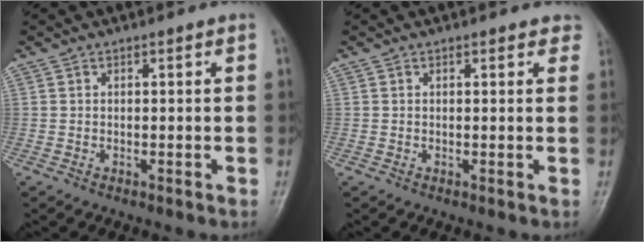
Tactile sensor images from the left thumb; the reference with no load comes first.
{"total": 2.3, "force": [1.8, 1.2, 1.0], "torque": [0.014, -0.001, 0.009]}